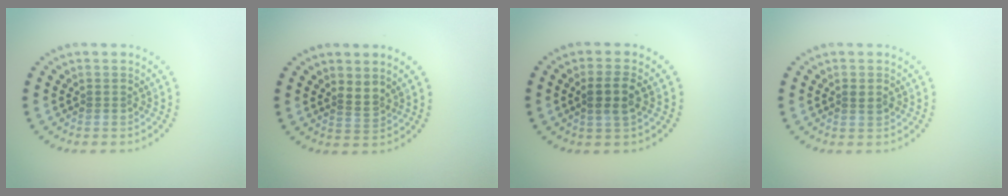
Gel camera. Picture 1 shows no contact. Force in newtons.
{"total": 1.7, "press": 1.3, "slide": 1.2}
{"total": 2.5, "press": 2.3, "slide": 0.9}
{"total": 0.9, "press": 0.9, "slide": 0.2}